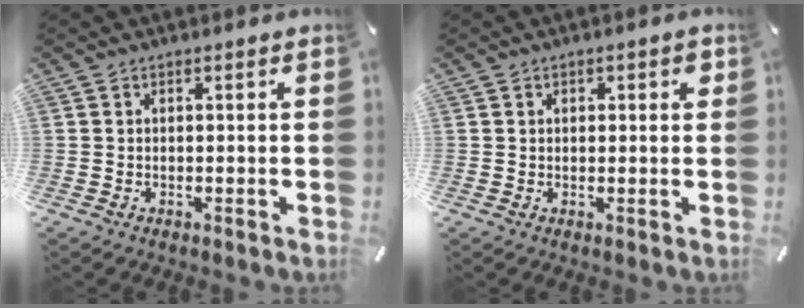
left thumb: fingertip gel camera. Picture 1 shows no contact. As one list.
[{"total": 1.6, "force": [0.4, 0.9, 1.2], "torque": [-0.016, 0.003, 0.004]}]